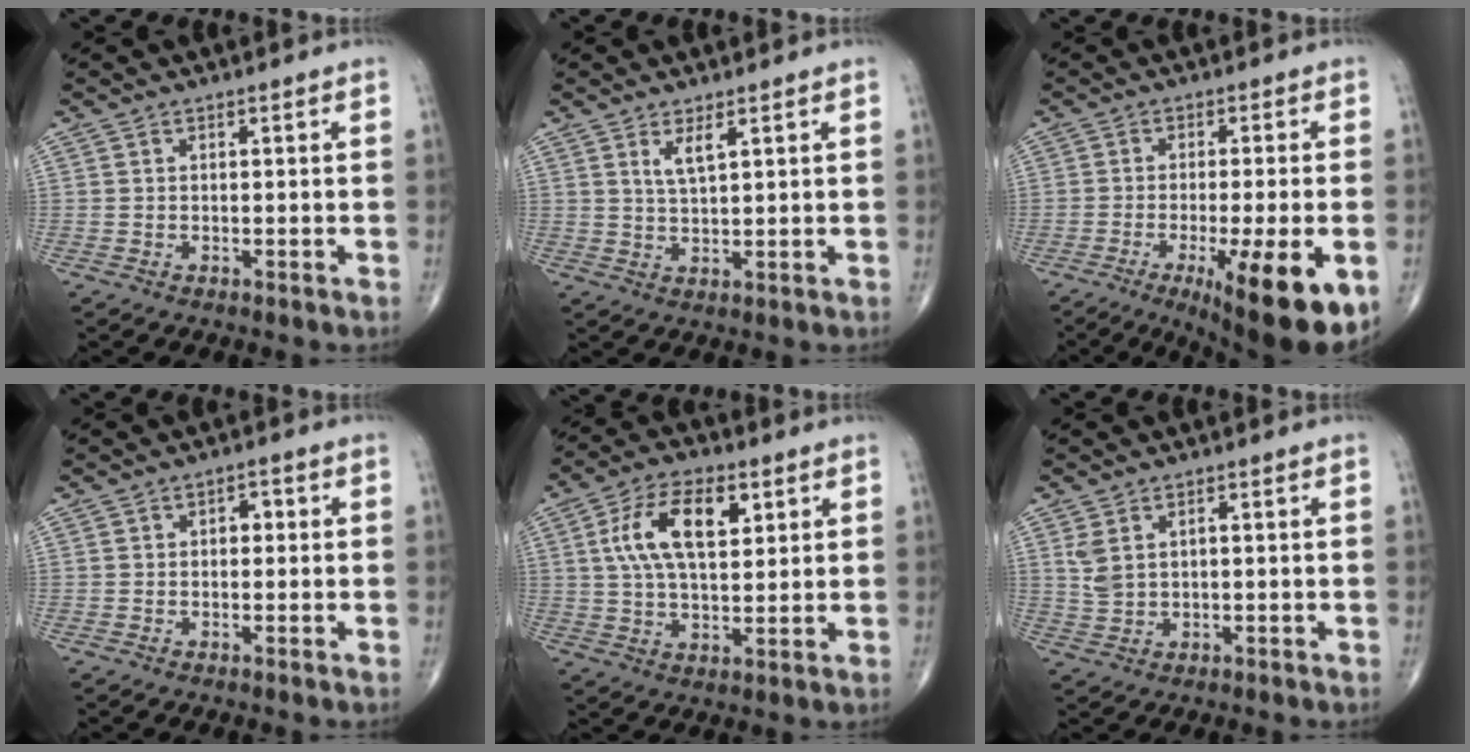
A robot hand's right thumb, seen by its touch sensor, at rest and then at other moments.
{"total": 3.4, "force": [1.8, 0.8, 2.7], "torque": [-0.054, -0.015, 0.038]}
{"total": 16.6, "force": [-6.5, 3.5, 14.8], "torque": [-0.178, -0.013, -0.084]}
{"total": 1.9, "force": [0.2, 1.3, 1.4], "torque": [-0.009, 0.006, -0.002]}
{"total": 12.7, "force": [4.0, 6.4, 10.2], "torque": [-0.180, 0.000, 0.071]}
{"total": 3.9, "force": [1.0, 2.5, 2.8], "torque": [-0.059, 0.004, 0.029]}